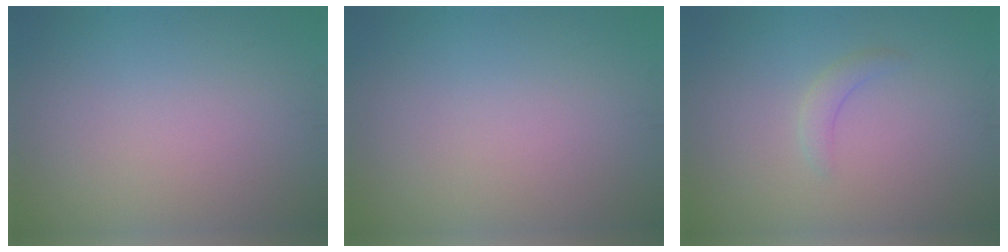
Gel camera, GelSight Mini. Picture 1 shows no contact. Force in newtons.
{"total": 0.0}
{"total": 1.4, "press": 1.4, "slide": 0.1}